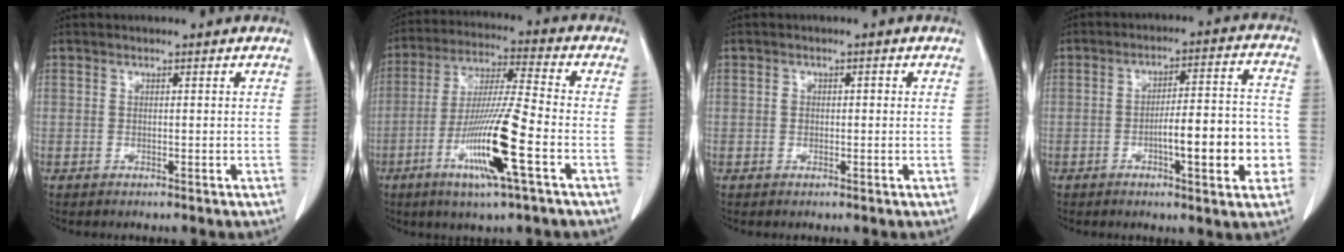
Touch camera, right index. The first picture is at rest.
{"total": 13.9, "force": [-5.3, -0.1, 12.9], "torque": [-0.256, -0.016, -0.100]}
{"total": 1.2, "force": [0.0, 1.0, 0.7], "torque": [-0.012, 0.008, 0.001]}
{"total": 11.7, "force": [-3.2, 2.3, 11.1], "torque": [-0.159, 0.020, -0.041]}